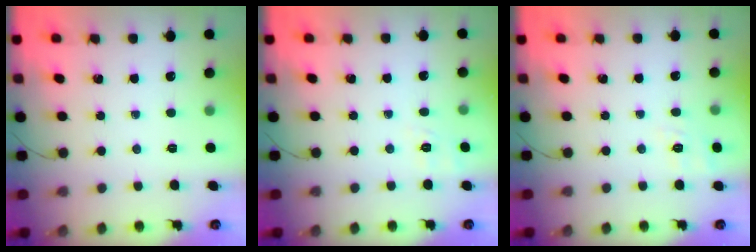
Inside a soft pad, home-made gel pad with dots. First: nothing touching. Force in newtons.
{"total": 2.0, "press": 0.7, "slide": 1.9}
{"total": 6.7, "press": 6.4, "slide": 2.1}